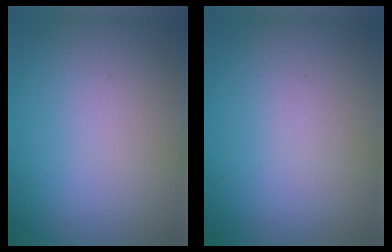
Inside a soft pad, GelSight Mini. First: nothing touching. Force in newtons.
{"total": 0.0}